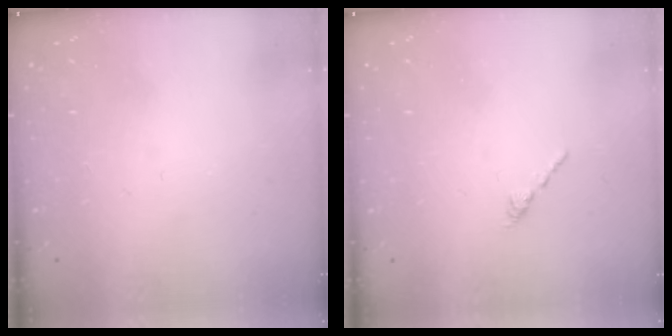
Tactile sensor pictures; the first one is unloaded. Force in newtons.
{"total": 0.6, "press": 0.5, "slide": 0.3}